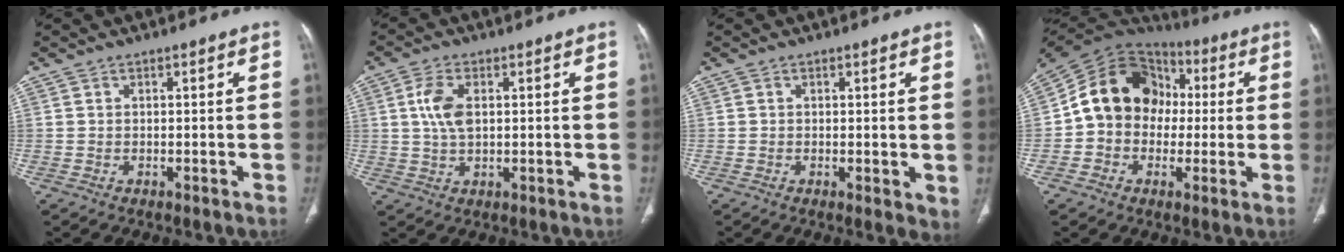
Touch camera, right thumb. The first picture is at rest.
{"total": 5.9, "force": [1.2, 3.1, 4.9], "torque": [-0.107, 0.000, 0.022]}
{"total": 2.8, "force": [0.1, 1.0, 2.7], "torque": [-0.038, -0.011, -0.001]}
{"total": 16.0, "force": [0.5, 13.2, 9.1], "torque": [-0.124, 0.039, 0.000]}